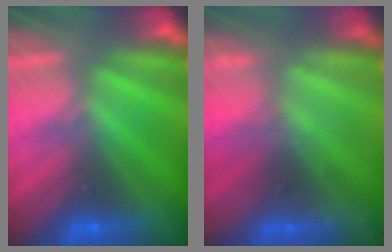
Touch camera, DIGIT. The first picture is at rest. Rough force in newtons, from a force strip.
{"total": 2.2}